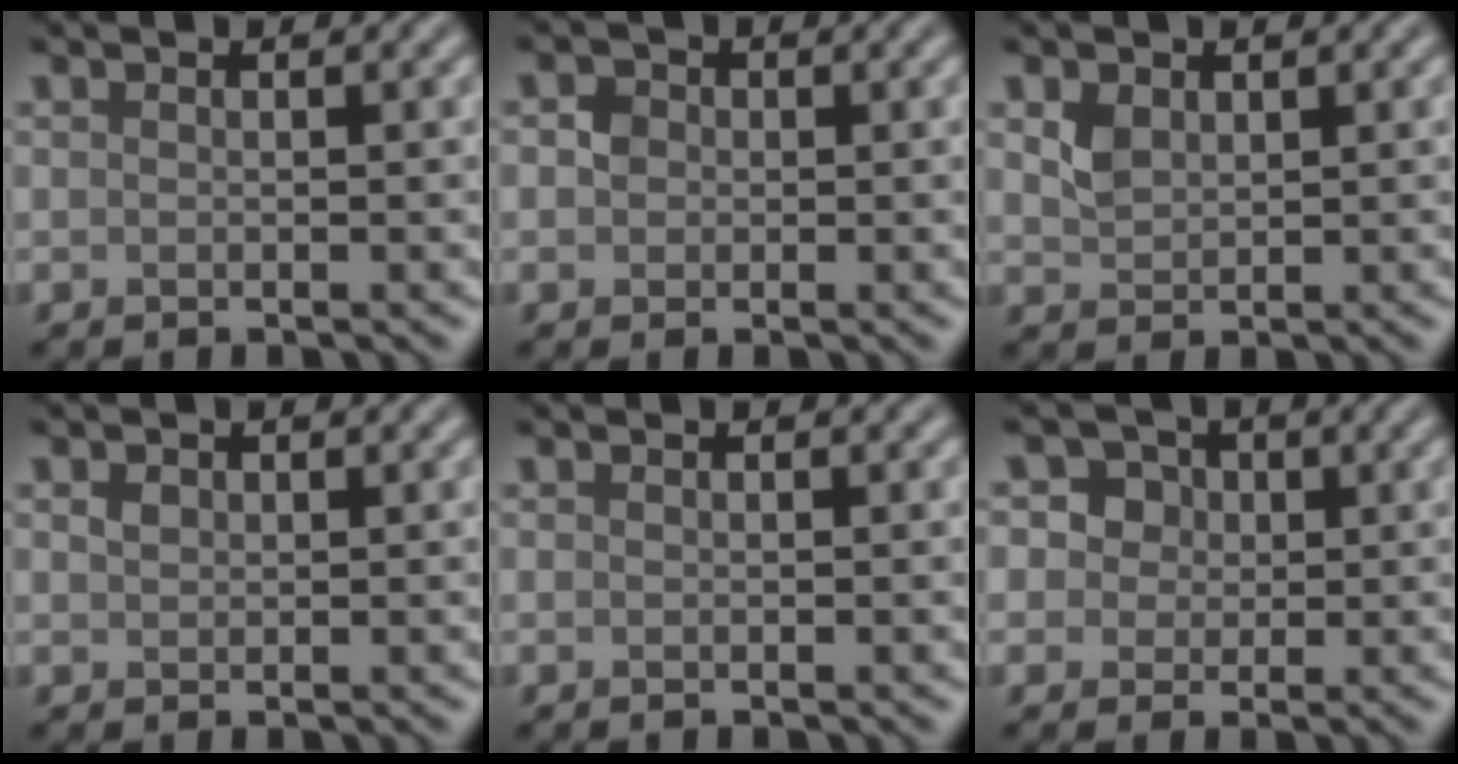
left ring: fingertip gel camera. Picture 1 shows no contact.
{"total": 1.3, "force": [0.1, 1.2, 0.4], "torque": [-0.001, 0.001, -0.003]}
{"total": 1.7, "force": [0.9, 1.2, 0.8], "torque": [-0.021, 0.001, 0.022]}
{"total": 0.9, "force": [0.4, 0.7, 0.3], "torque": [-0.008, 0.000, 0.008]}
{"total": 0.0}
{"total": 4.9, "force": [2.1, 3.9, 2.0], "torque": [-0.024, 0.021, 0.011]}